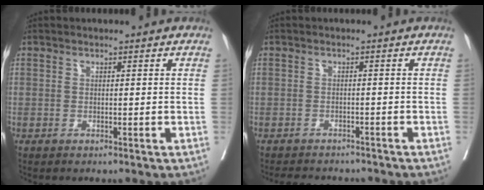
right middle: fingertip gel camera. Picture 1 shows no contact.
{"total": 7.2, "force": [-6.6, 2.0, 1.8], "torque": [-0.020, -0.003, -0.085]}